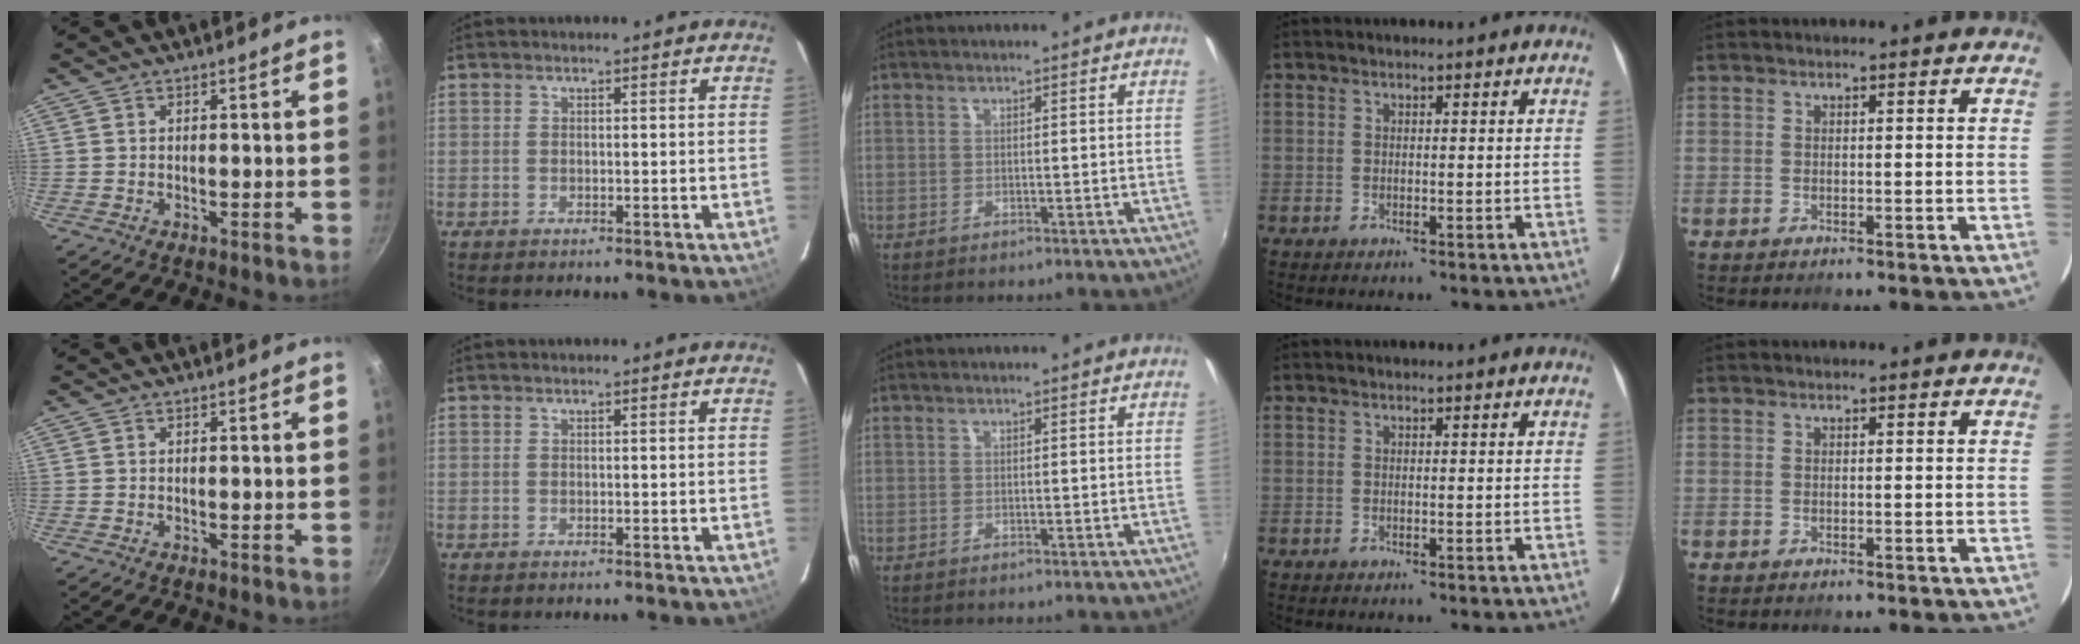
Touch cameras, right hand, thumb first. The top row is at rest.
{}